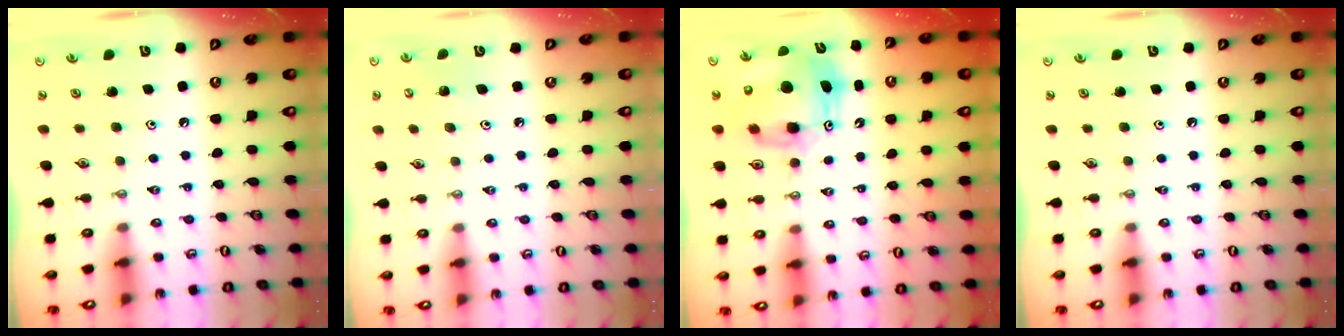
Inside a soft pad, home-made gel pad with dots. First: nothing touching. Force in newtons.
{"total": 4.8, "press": 4.7, "slide": 0.4}
{"total": 11.7, "press": 11.6, "slide": 1.3}
{"total": 0.0}